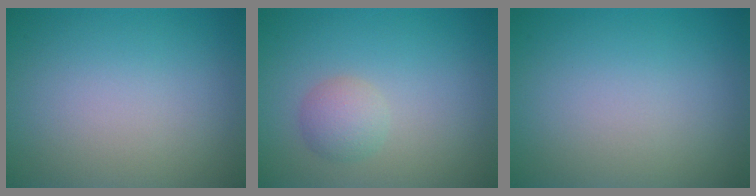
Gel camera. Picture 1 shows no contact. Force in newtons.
{"total": 2.0, "press": 2.0, "slide": 0.0}
{"total": 0.0}